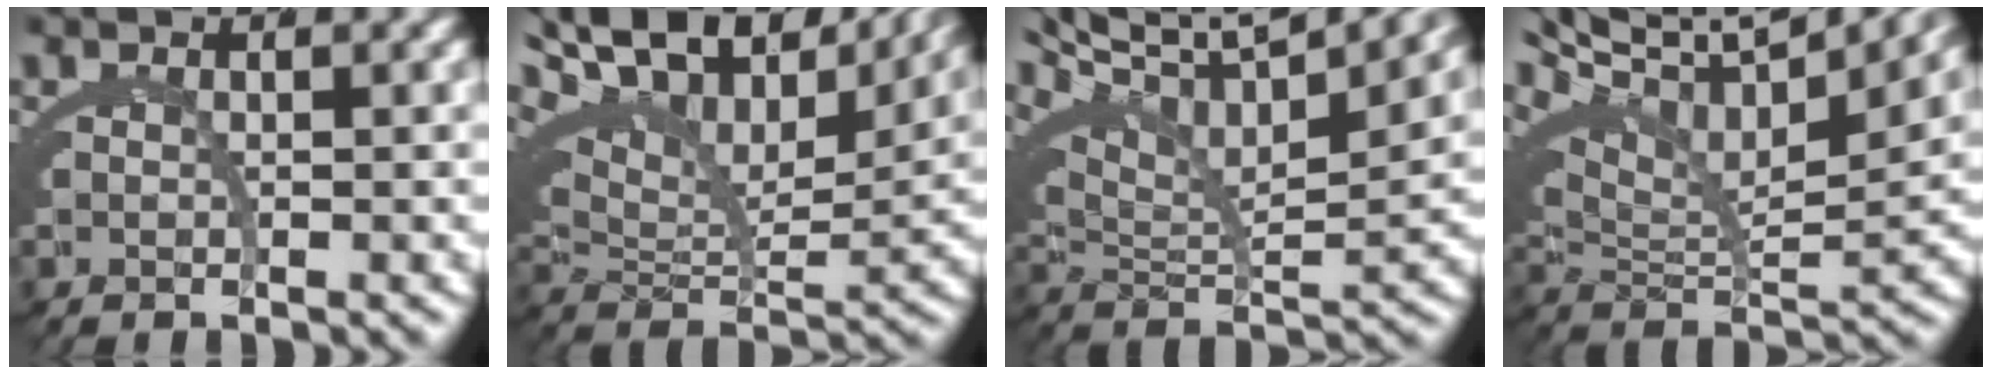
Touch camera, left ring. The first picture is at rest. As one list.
[{"total": 14.1, "force": [10.3, 4.4, 8.6], "torque": [-0.130, 0.057, 0.145]}, {"total": 9.3, "force": [5.5, 2.9, 7.0], "torque": [-0.095, 0.025, 0.083]}, {"total": 10.0, "force": [5.4, 3.8, 7.5], "torque": [-0.106, 0.021, 0.082]}]